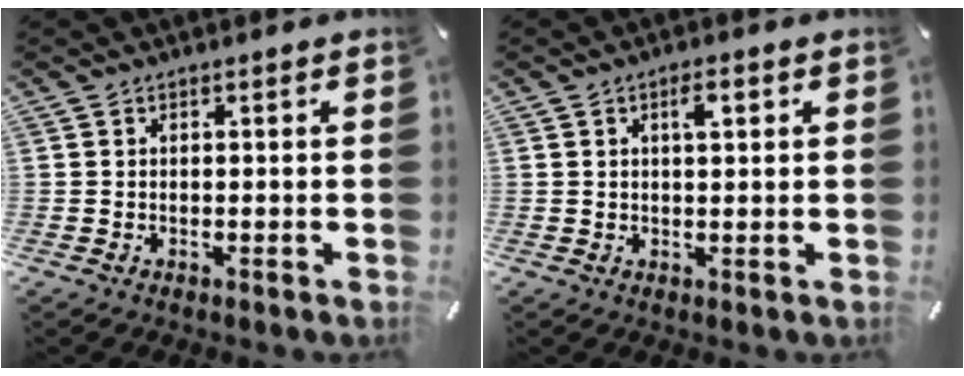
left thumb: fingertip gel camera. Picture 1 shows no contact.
{"total": 3.4, "force": [1.3, 1.4, 2.8], "torque": [-0.042, 0.001, 0.017]}